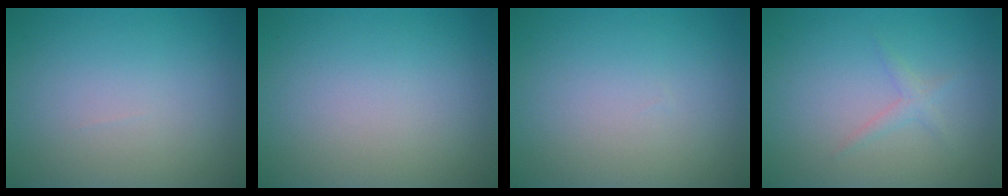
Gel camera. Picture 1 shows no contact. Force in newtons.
{"total": 0.0}
{"total": 0.0}
{"total": 1.1, "press": 1.1, "slide": 0.0}